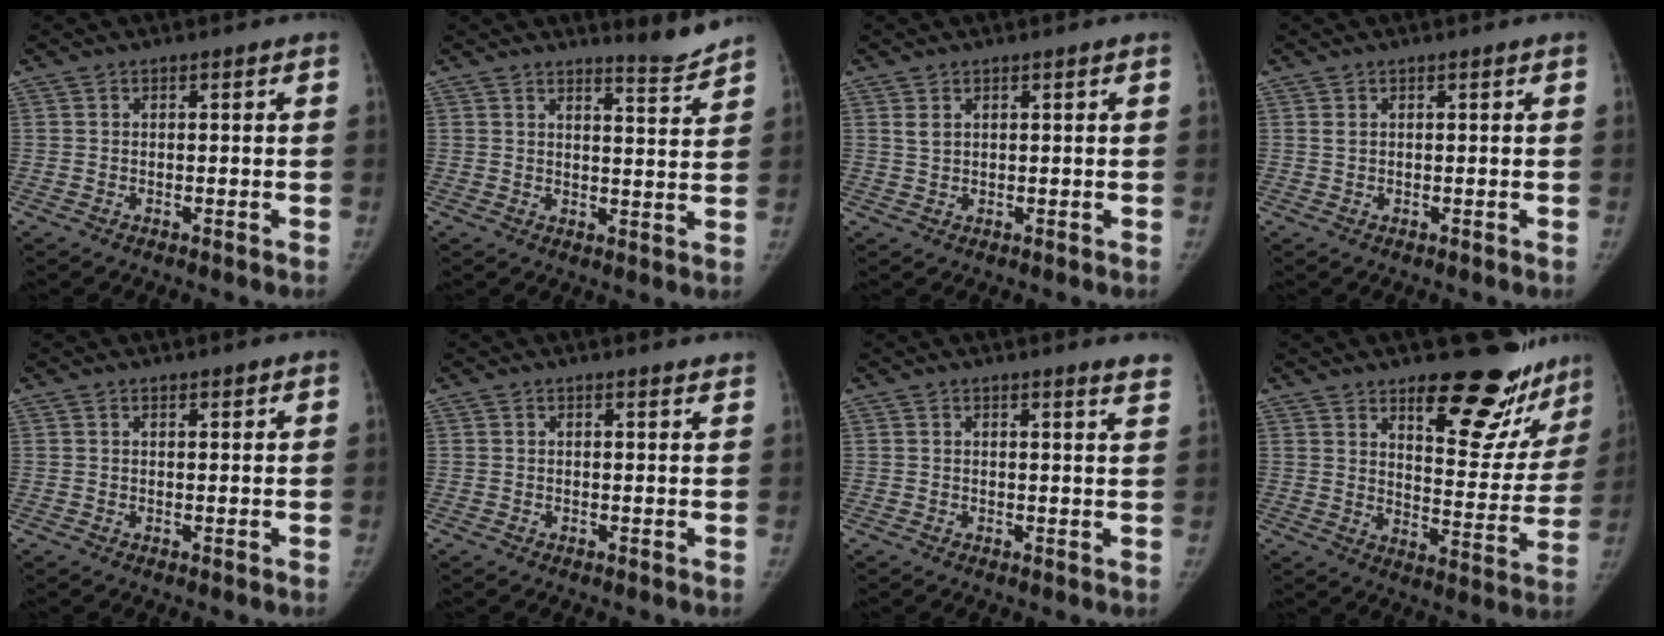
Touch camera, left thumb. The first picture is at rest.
{"total": 4.6, "force": [4.4, -0.2, 1.0], "torque": [-0.009, -0.053, 0.064]}
{"total": 1.4, "force": [0.9, 0.7, 0.9], "torque": [-0.016, 0.000, 0.023]}
{"total": 0.6, "force": [0.3, 0.3, 0.4], "torque": [-0.009, 0.003, 0.007]}
{"total": 1.1, "force": [0.9, 0.3, 0.5], "torque": [-0.006, -0.005, 0.014]}
{"total": 1.9, "force": [1.8, 0.3, 0.5], "torque": [-0.003, -0.009, 0.020]}
{"total": 4.2, "force": [3.7, 0.0, 1.9], "torque": [-0.021, -0.021, 0.030]}
{"total": 20.5, "force": [15.3, 7.8, 11.3], "torque": [-0.096, -0.121, 0.203]}